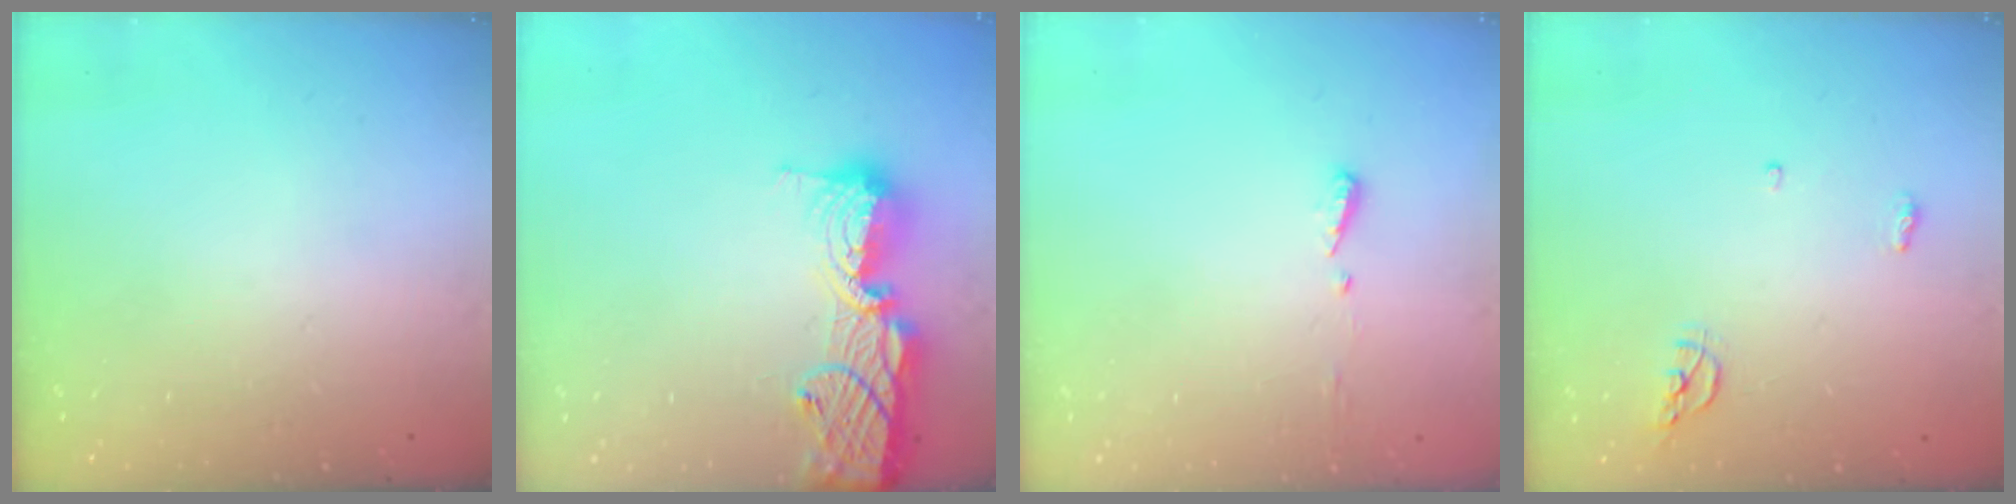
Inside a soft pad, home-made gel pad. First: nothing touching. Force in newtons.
{"total": 16.6, "press": 16.1, "slide": 4.0}
{"total": 4.0, "press": 3.9, "slide": 0.5}
{"total": 7.2, "press": 5.3, "slide": 4.9}